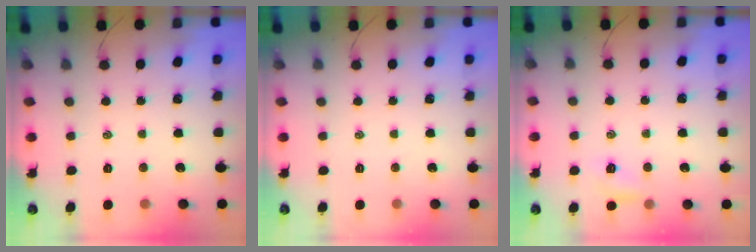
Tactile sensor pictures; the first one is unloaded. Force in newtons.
{"total": 0.0}
{"total": 4.8, "press": 4.6, "slide": 1.4}